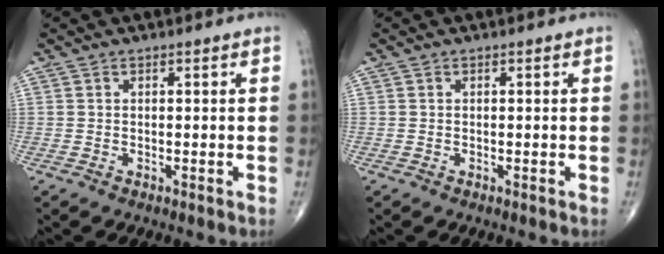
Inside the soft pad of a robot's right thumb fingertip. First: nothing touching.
{"total": 0.0}